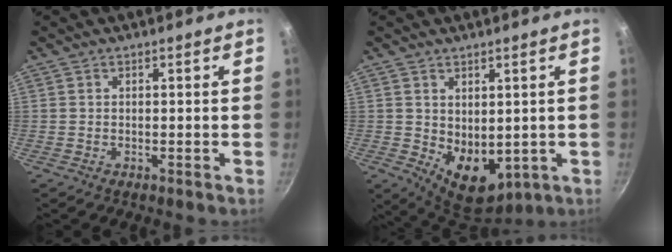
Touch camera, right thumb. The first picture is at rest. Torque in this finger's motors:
{"motor_torque": [-0.37, 0.77, -0.08, 0.22, 0.11]}